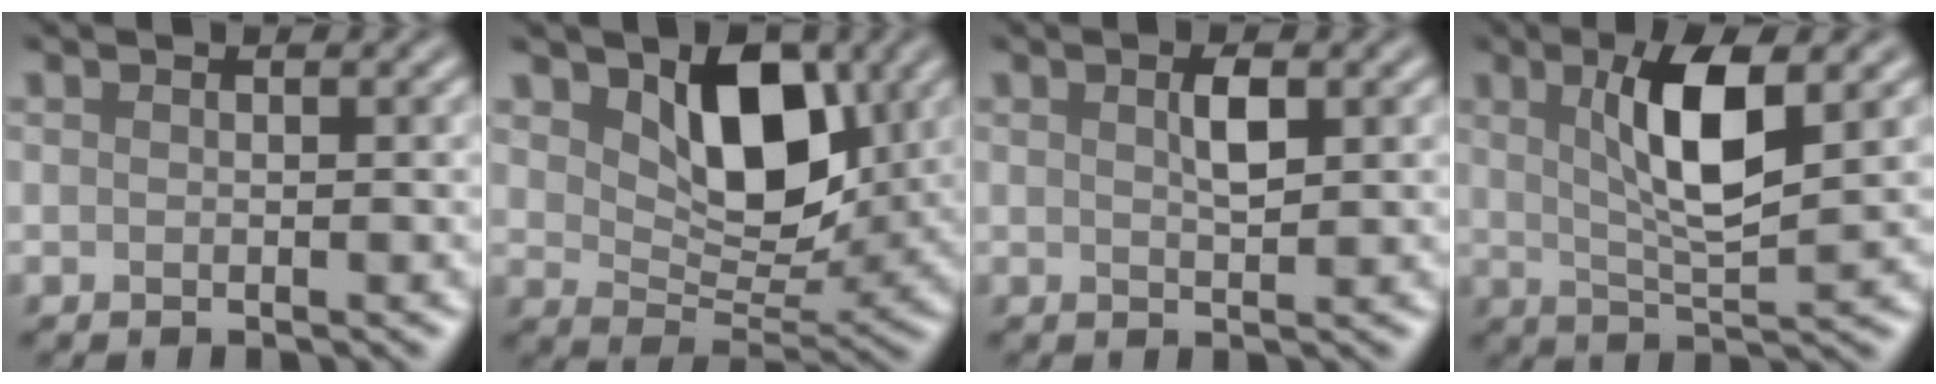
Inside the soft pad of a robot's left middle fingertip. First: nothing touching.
{"total": 6.9, "force": [2.3, 4.1, 5.0], "torque": [-0.082, -0.014, 0.045]}
{"total": 1.5, "force": [0.4, 0.3, 1.5], "torque": [-0.026, 0.000, 0.012]}
{"total": 6.1, "force": [1.5, 1.5, 5.8], "torque": [-0.101, -0.002, 0.034]}